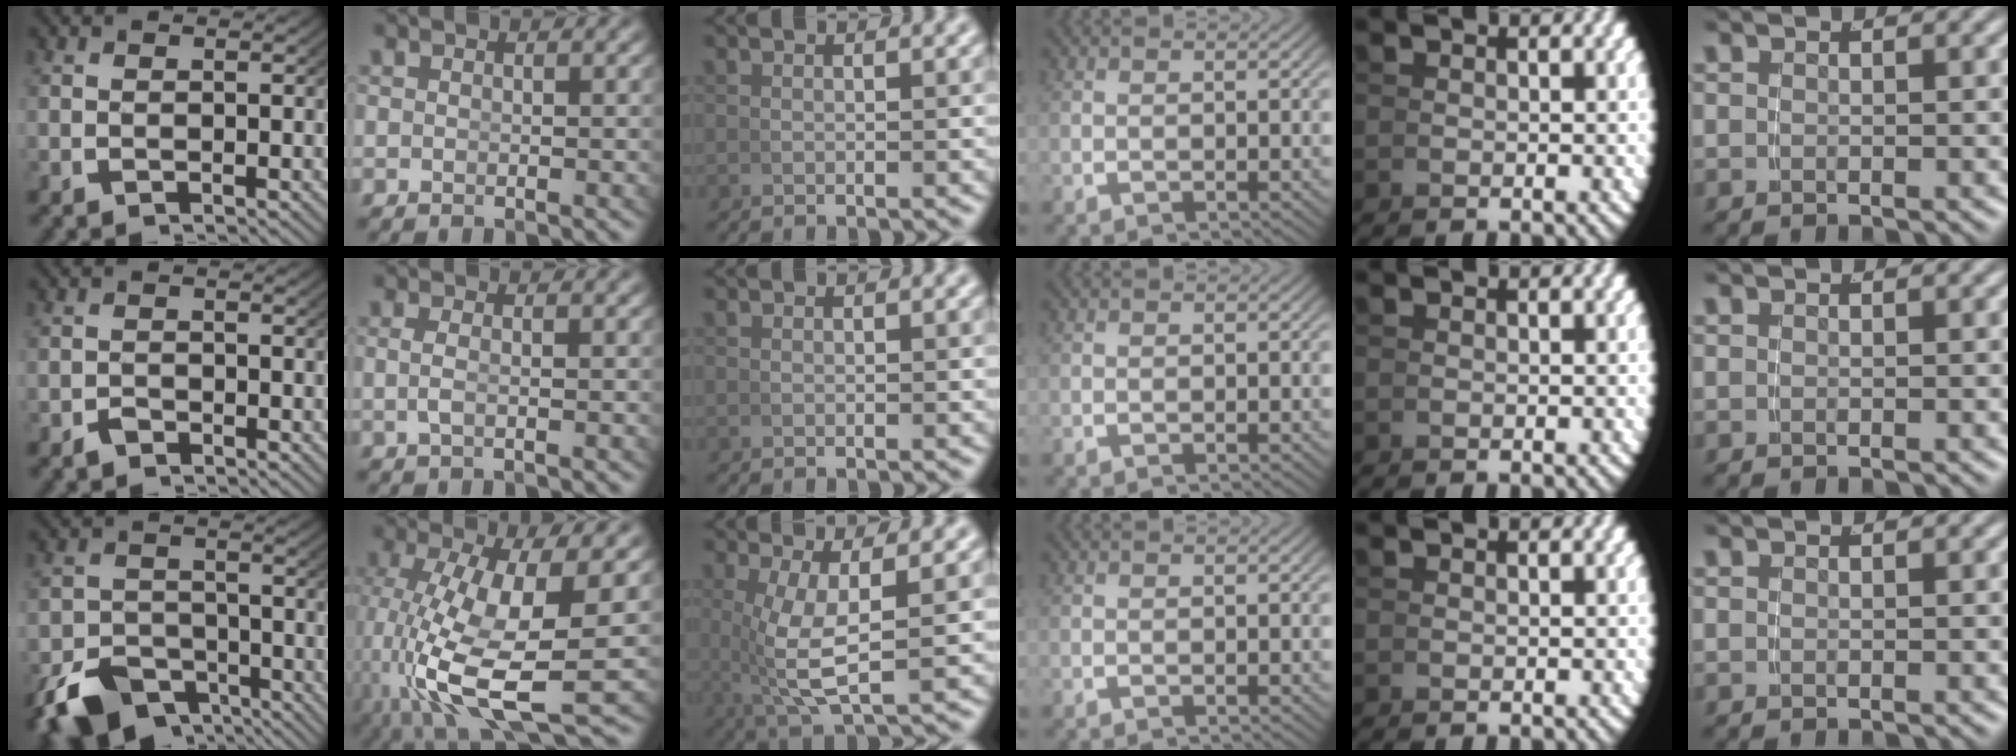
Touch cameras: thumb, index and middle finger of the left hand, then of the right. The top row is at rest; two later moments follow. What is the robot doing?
{"motion": "grasp_and_lifting", "object": "calculator"}